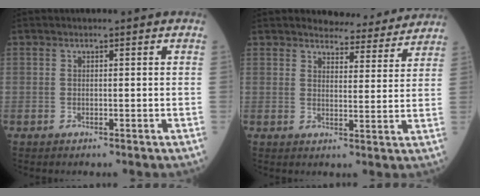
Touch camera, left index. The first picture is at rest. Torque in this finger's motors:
{"motor_torque": [1.03, -1.10, 0.57, 0.05]}